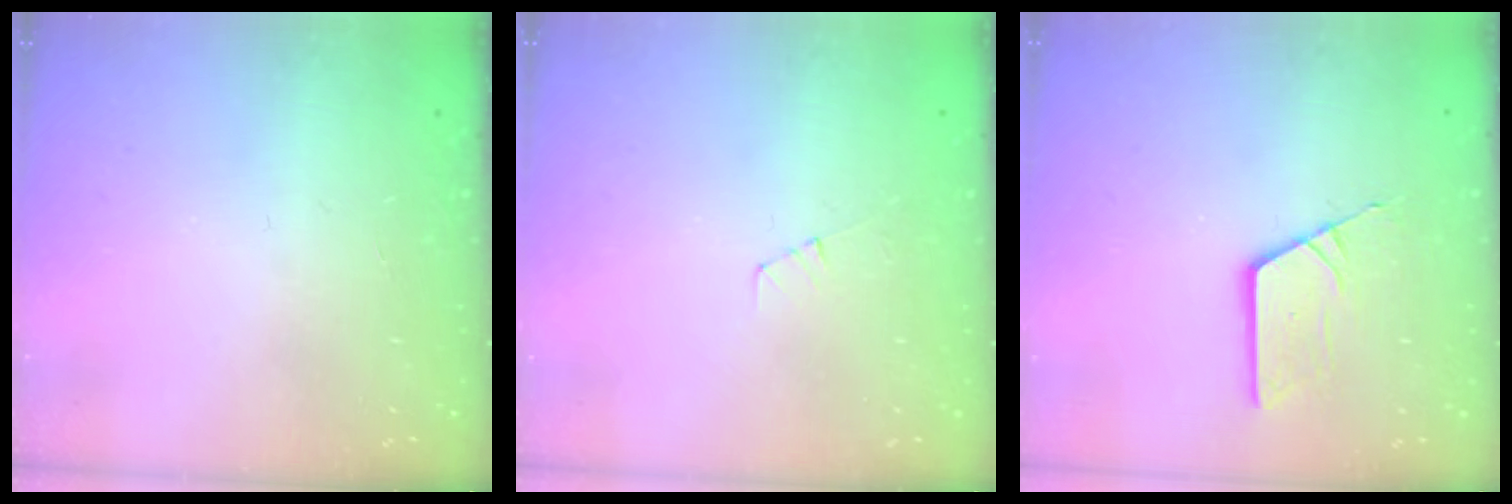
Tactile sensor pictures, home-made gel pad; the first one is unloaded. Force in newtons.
{"total": 3.5, "press": 3.4, "slide": 0.5}
{"total": 4.8, "press": 4.7, "slide": 0.2}